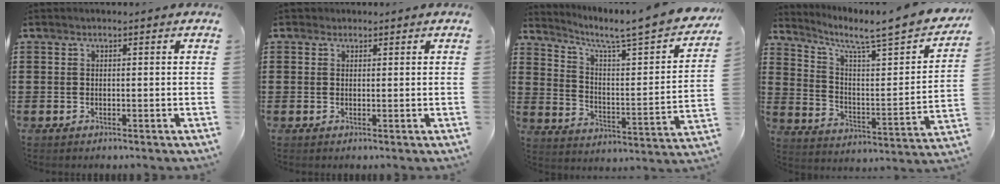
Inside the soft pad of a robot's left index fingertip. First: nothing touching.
{"total": 0.9, "force": [0.6, 0.6, 0.0], "torque": [-0.003, 0.005, 0.012]}
{"total": 5.8, "force": [4.5, -0.1, 3.6], "torque": [-0.084, -0.044, 0.062]}
{"total": 6.0, "force": [4.8, 0.2, 3.6], "torque": [-0.086, -0.047, 0.069]}